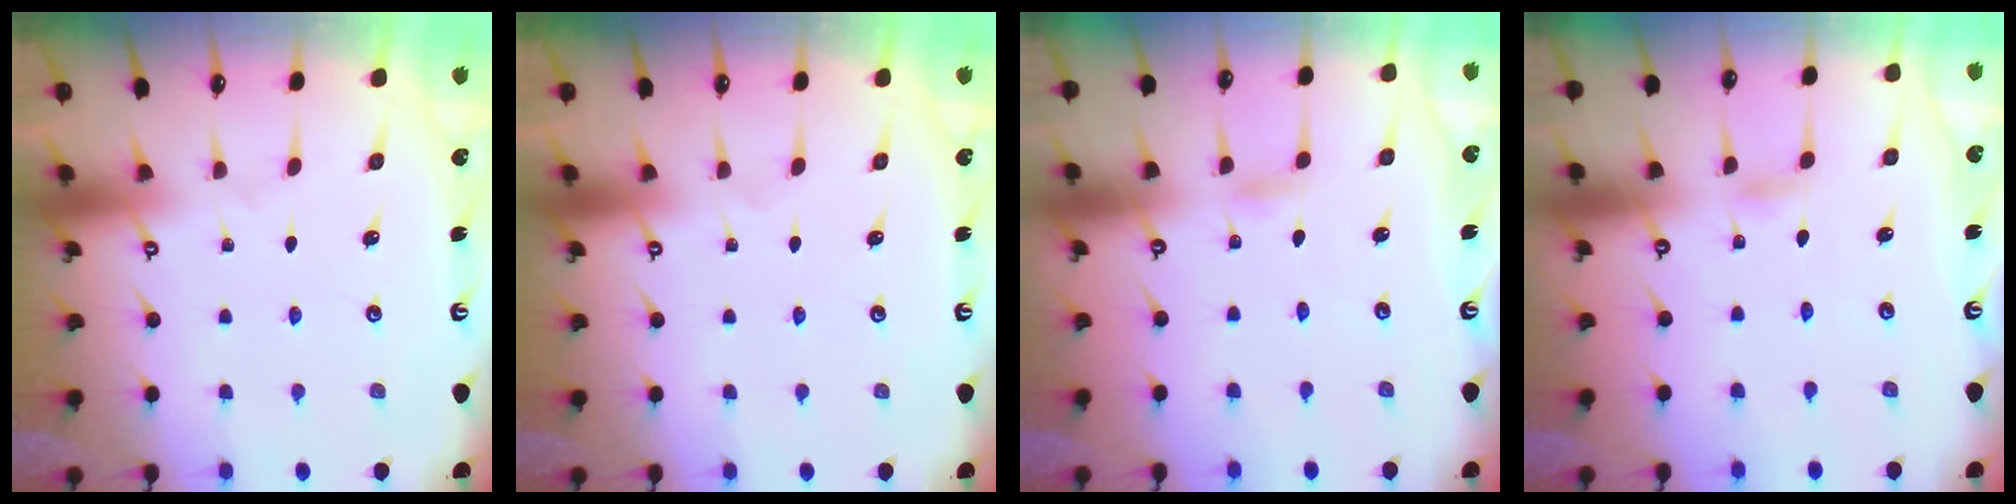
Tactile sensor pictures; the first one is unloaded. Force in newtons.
{"total": 0.0}
{"total": 2.7, "press": 2.7, "slide": 0.2}
{"total": 2.7, "press": 2.7, "slide": 0.2}